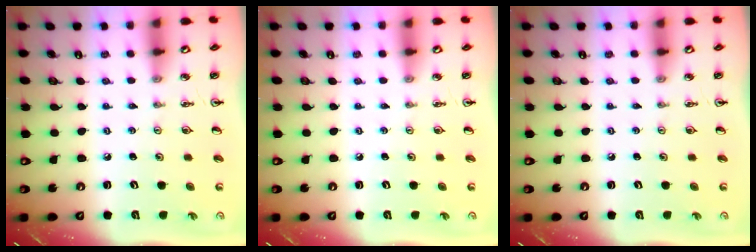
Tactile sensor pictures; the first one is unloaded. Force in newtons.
{"total": 0.0}
{"total": 0.0}